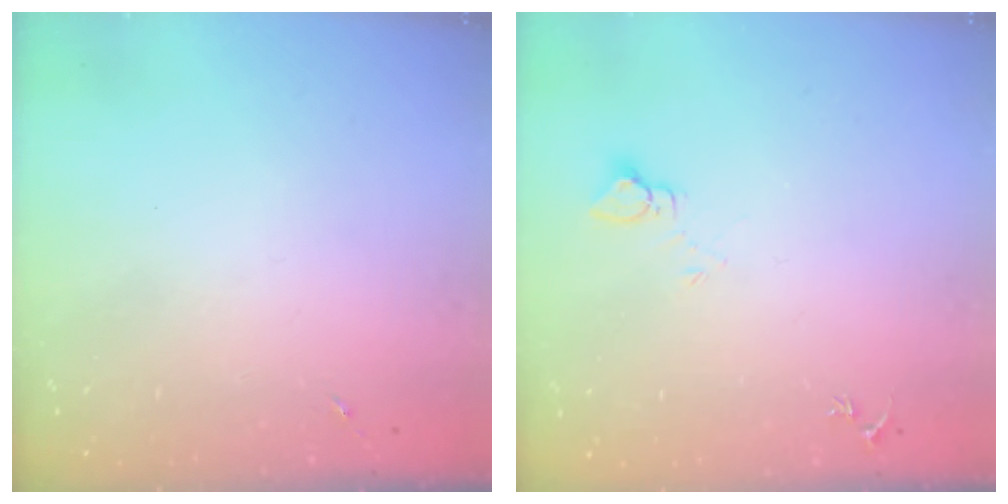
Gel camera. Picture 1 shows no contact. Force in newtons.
{"total": 4.0, "press": 4.0, "slide": 0.4}